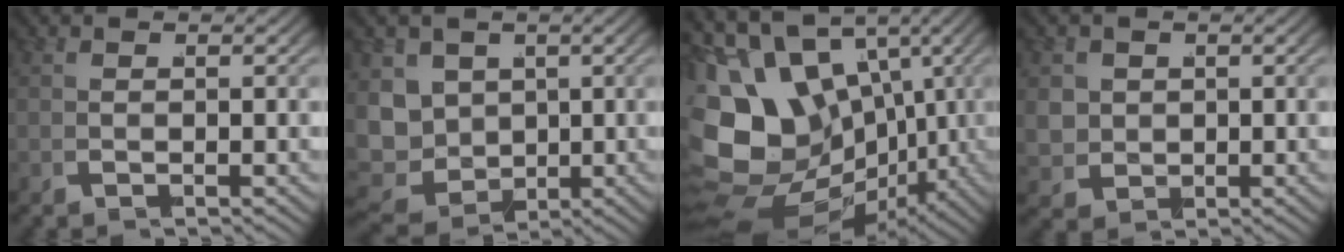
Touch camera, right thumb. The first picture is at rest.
{"total": 9.9, "force": [-2.0, 8.3, 5.0], "torque": [-0.140, -0.064, -0.021]}
{"total": 20.1, "force": [-3.5, 16.1, 11.5], "torque": [-0.246, -0.077, -0.039]}
{"total": 4.1, "force": [0.2, 3.6, 2.0], "torque": [-0.061, -0.034, 0.017]}